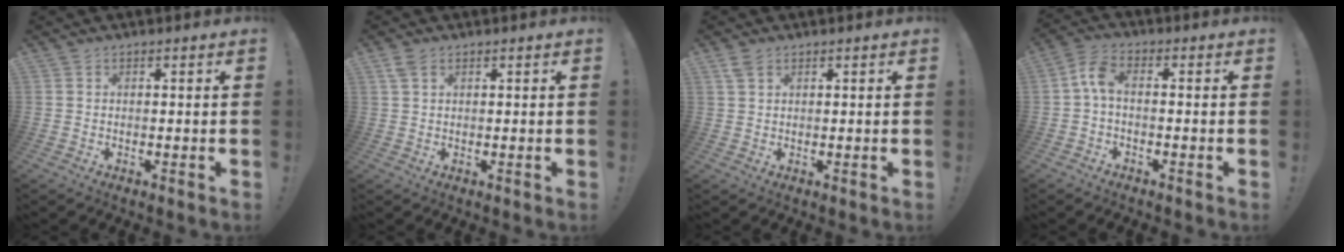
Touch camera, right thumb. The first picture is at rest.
{"total": 2.9, "force": [1.5, 1.6, 1.9], "torque": [-0.039, 0.004, 0.028]}
{"total": 2.7, "force": [1.7, 1.5, 1.6], "torque": [-0.032, -0.001, 0.033]}
{"total": 5.4, "force": [-0.4, 2.5, 4.7], "torque": [-0.099, 0.004, -0.007]}